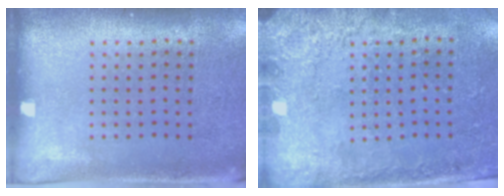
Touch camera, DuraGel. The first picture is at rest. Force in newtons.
{"total": 2.6, "press": 2.1, "slide": 1.5}